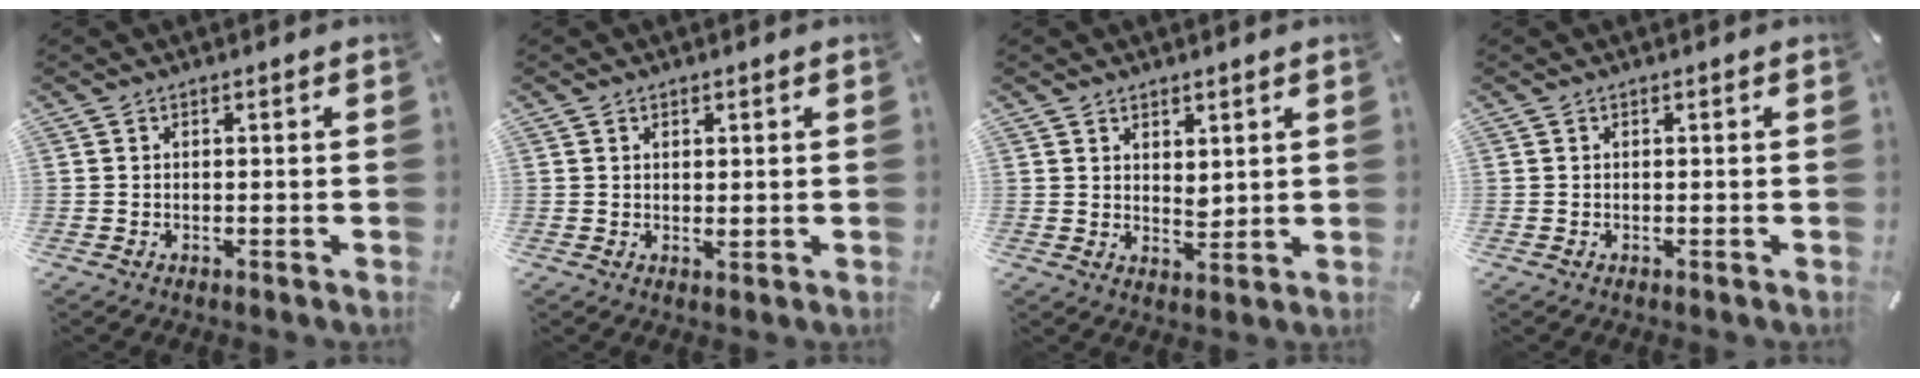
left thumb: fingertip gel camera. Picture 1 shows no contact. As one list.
[{"total": 1.0, "force": [0.3, 0.7, 0.6], "torque": [-0.011, 0.001, 0.005]}, {"total": 3.4, "force": [2.3, 2.5, 0.4], "torque": [0.009, -0.014, 0.039]}, {"total": 0.0}]